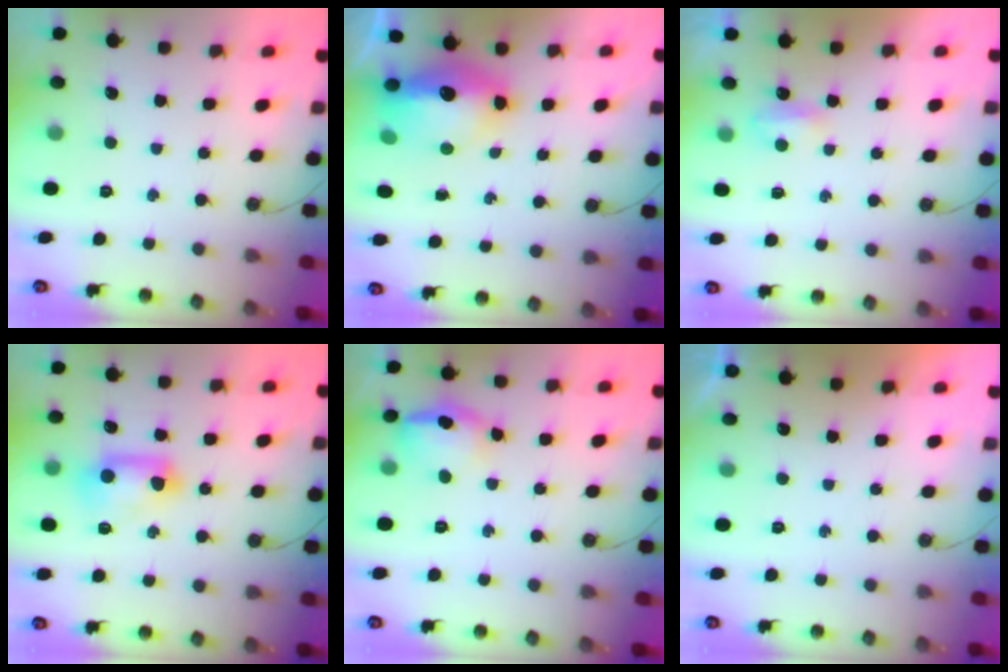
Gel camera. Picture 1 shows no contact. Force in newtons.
{"total": 14.6, "press": 14.5, "slide": 1.3}
{"total": 3.9, "press": 3.9, "slide": 0.7}
{"total": 10.9, "press": 10.4, "slide": 3.4}
{"total": 13.3, "press": 13.2, "slide": 1.8}
{"total": 0.0}